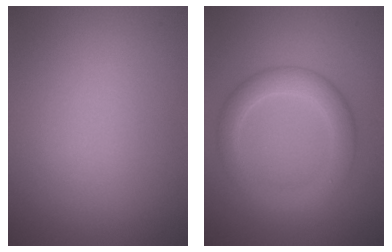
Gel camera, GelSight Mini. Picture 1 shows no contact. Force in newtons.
{"total": 4.1, "press": 4.1, "slide": 0.3}